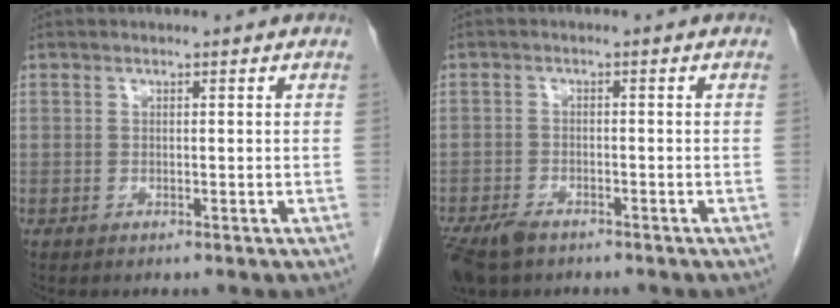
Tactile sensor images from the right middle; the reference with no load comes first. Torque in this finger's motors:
{"motor_torque": [0.07, -0.01, 0.02, 0.03]}